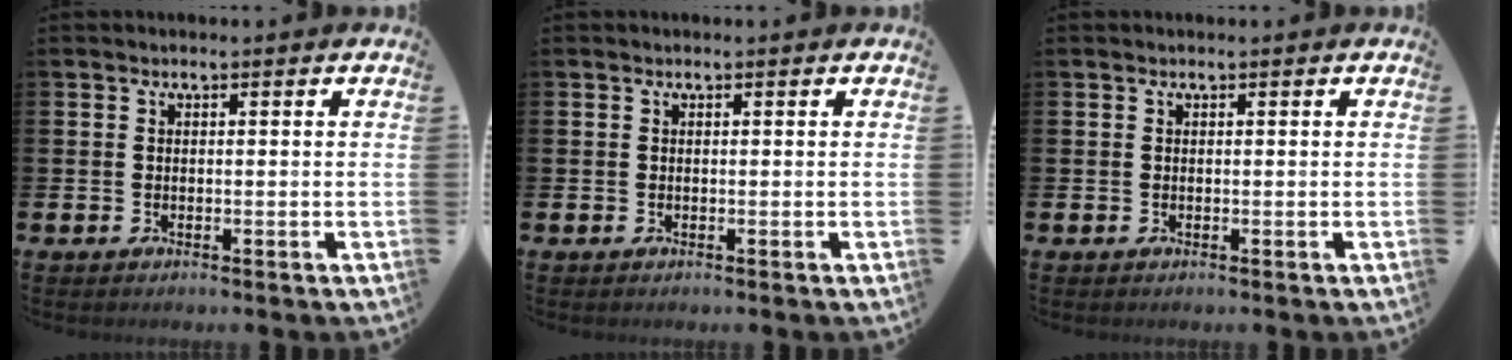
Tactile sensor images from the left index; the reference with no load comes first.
{"total": 0.0}
{"total": 0.0}